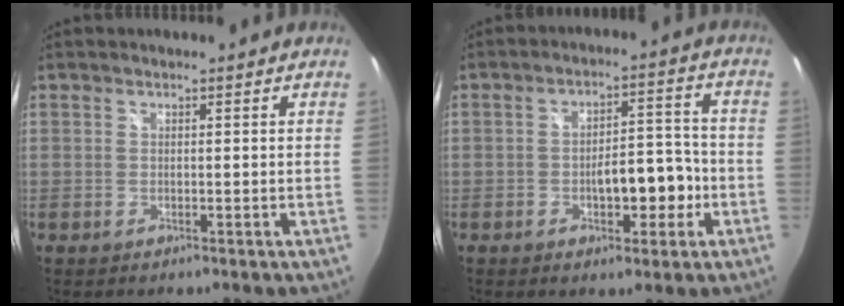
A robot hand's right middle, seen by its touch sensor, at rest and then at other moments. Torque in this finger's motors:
{"motor_torque": [1.11, -1.03, 0.79, 0.08]}